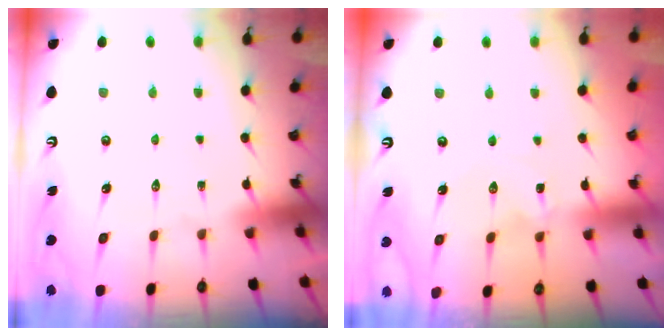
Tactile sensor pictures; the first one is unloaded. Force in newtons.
{"total": 0.6, "press": 0.6, "slide": 0.1}